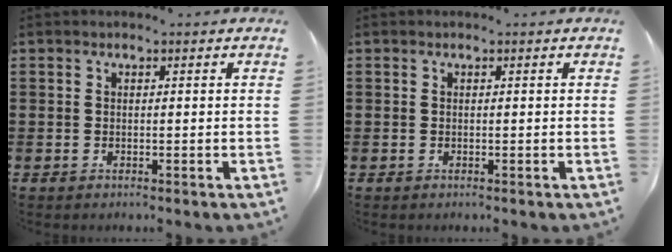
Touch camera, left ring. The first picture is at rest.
{"total": 0.0}